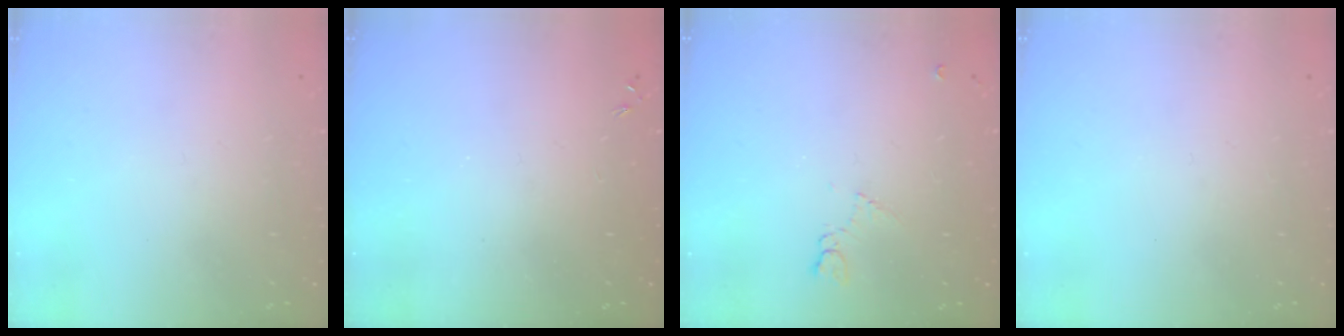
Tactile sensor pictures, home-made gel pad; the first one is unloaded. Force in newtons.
{"total": 0.0}
{"total": 5.2, "press": 5.1, "slide": 0.8}
{"total": 0.0}